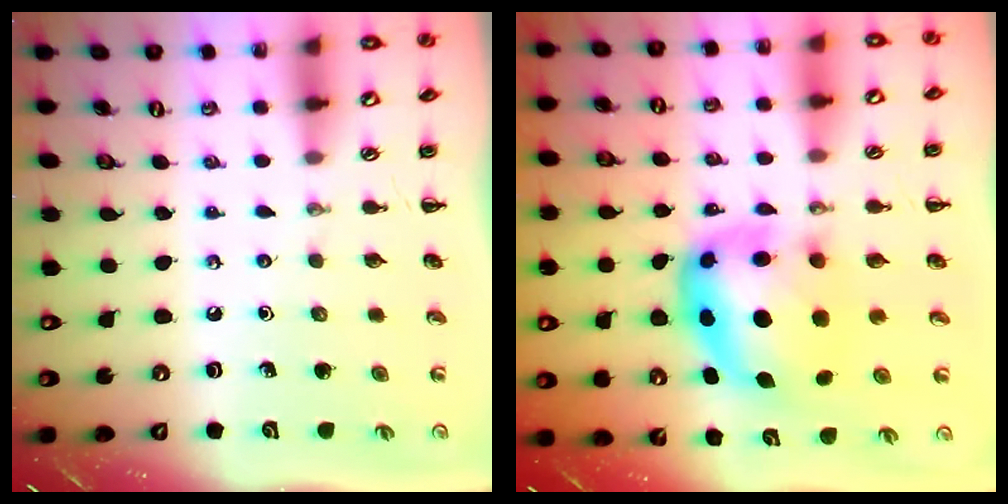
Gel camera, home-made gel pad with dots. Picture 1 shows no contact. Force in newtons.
{"total": 7.8, "press": 7.5, "slide": 2.1}